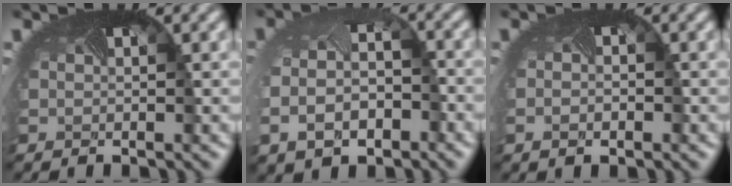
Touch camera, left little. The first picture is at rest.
{"total": 5.9, "force": [-2.3, 3.7, 4.0], "torque": [-0.093, -0.030, -0.030]}
{"total": 1.3, "force": [-0.7, 0.6, 0.9], "torque": [-0.010, -0.005, -0.007]}